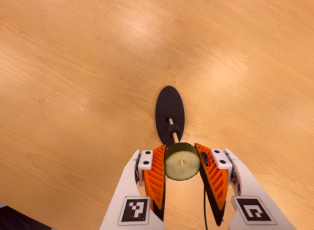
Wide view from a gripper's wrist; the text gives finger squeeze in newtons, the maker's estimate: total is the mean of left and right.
{"total": 11.7, "left": 11.9, "right": 11.5}